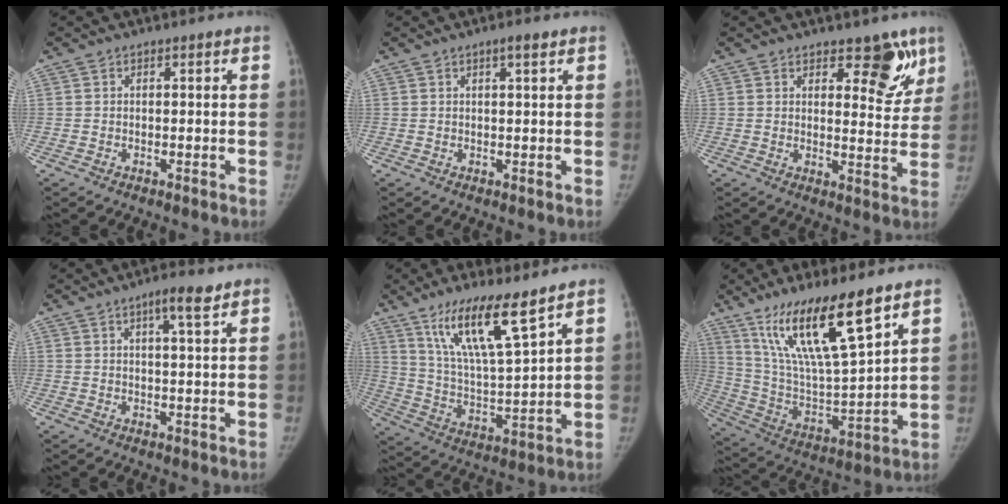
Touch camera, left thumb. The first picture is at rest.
{"total": 1.8, "force": [1.1, 0.2, 1.5], "torque": [-0.025, -0.004, 0.018]}
{"total": 8.3, "force": [5.4, 3.9, 4.9], "torque": [-0.017, -0.034, 0.072]}
{"total": 4.6, "force": [2.8, 0.6, 3.6], "torque": [-0.056, -0.012, 0.045]}
{"total": 14.7, "force": [9.6, 2.1, 10.9], "torque": [-0.189, -0.060, 0.189]}
{"total": 20.1, "force": [12.6, 3.9, 15.1], "torque": [-0.262, -0.058, 0.242]}